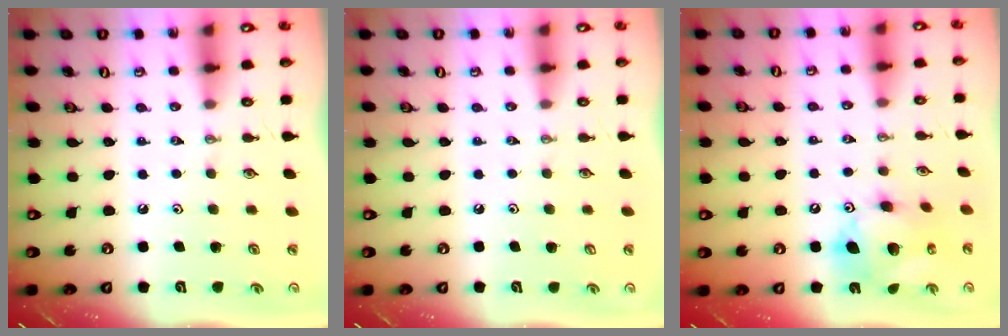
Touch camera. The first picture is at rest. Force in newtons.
{"total": 1.0, "press": 0.2, "slide": 1.0}
{"total": 13.4, "press": 13.4, "slide": 0.6}